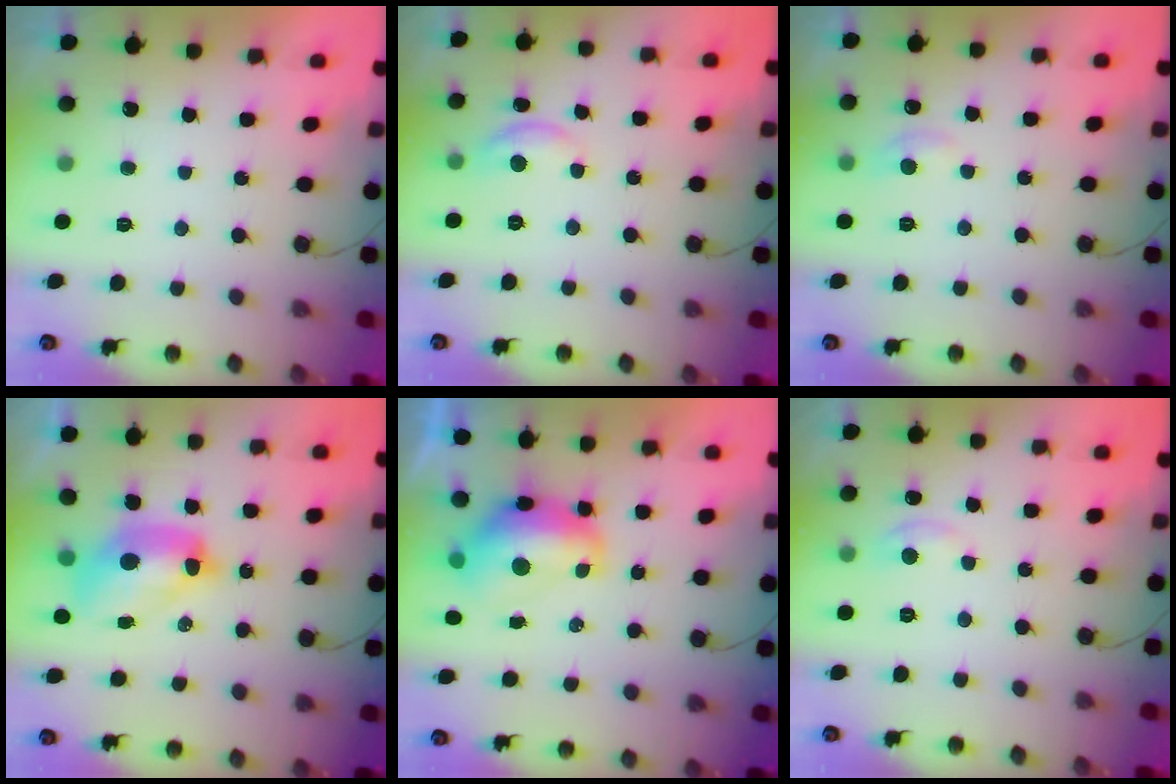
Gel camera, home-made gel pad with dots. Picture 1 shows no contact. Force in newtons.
{"total": 6.2, "press": 6.2, "slide": 0.4}
{"total": 7.2, "press": 7.2, "slide": 0.9}
{"total": 10.7, "press": 10.6, "slide": 1.1}
{"total": 11.5, "press": 11.4, "slide": 1.2}
{"total": 3.5, "press": 3.5, "slide": 0.5}